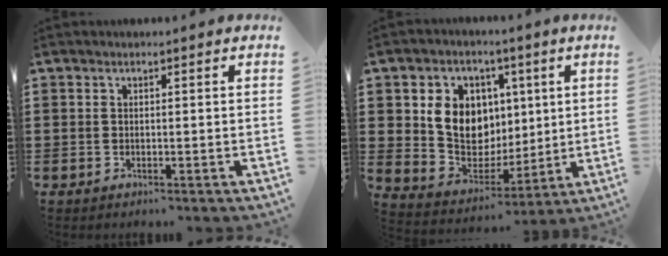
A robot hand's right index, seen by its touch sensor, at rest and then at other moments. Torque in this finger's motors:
{"motor_torque": [0.82, 0.41, 0.49, 0.21]}